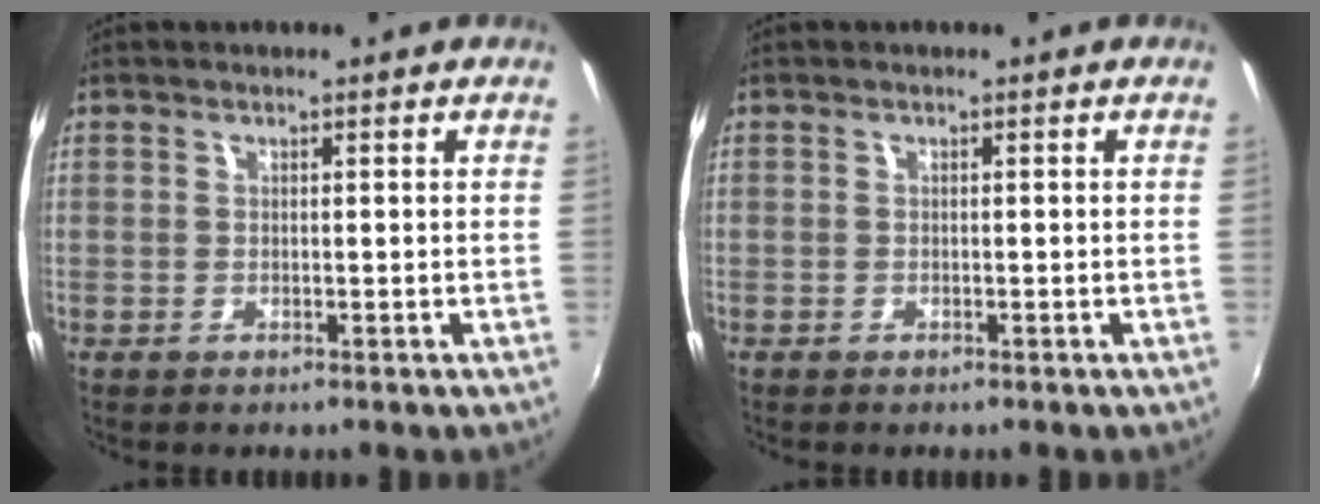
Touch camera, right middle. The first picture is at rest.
{"total": 0.0}